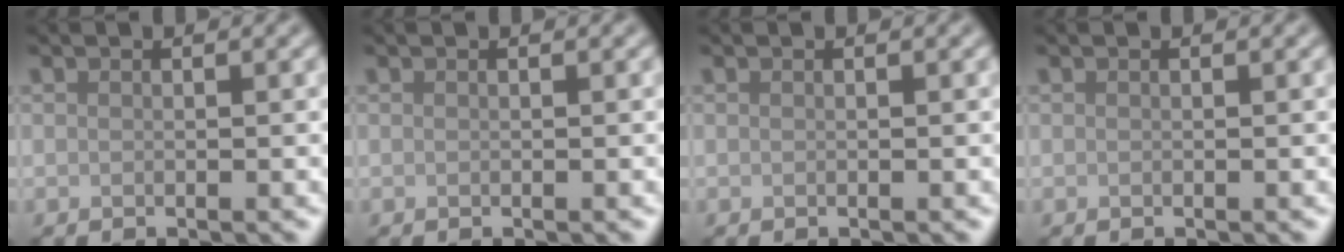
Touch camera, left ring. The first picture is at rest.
{"total": 0.0}
{"total": 0.0}
{"total": 0.0}